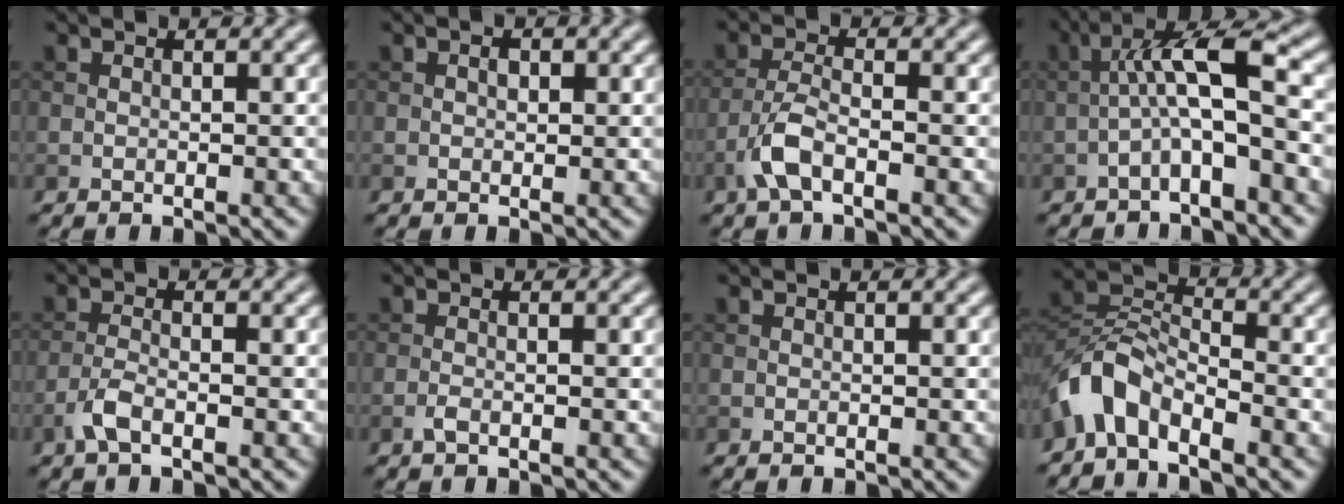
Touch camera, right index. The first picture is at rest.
{"total": 0.9, "force": [0.1, 0.6, 0.6], "torque": [-0.009, 0.000, 0.000]}
{"total": 3.3, "force": [-1.8, 1.1, 2.5], "torque": [-0.060, 0.004, -0.044]}
{"total": 5.4, "force": [-1.2, 1.0, 5.1], "torque": [-0.094, 0.025, -0.027]}
{"total": 2.2, "force": [-1.3, 0.7, 1.6], "torque": [-0.039, 0.001, -0.032]}
{"total": 0.9, "force": [-0.6, 0.2, 0.7], "torque": [-0.016, 0.001, -0.012]}
{"total": 0.0}
{"total": 4.5, "force": [-3.3, 1.9, 2.3], "torque": [-0.041, 0.009, -0.077]}